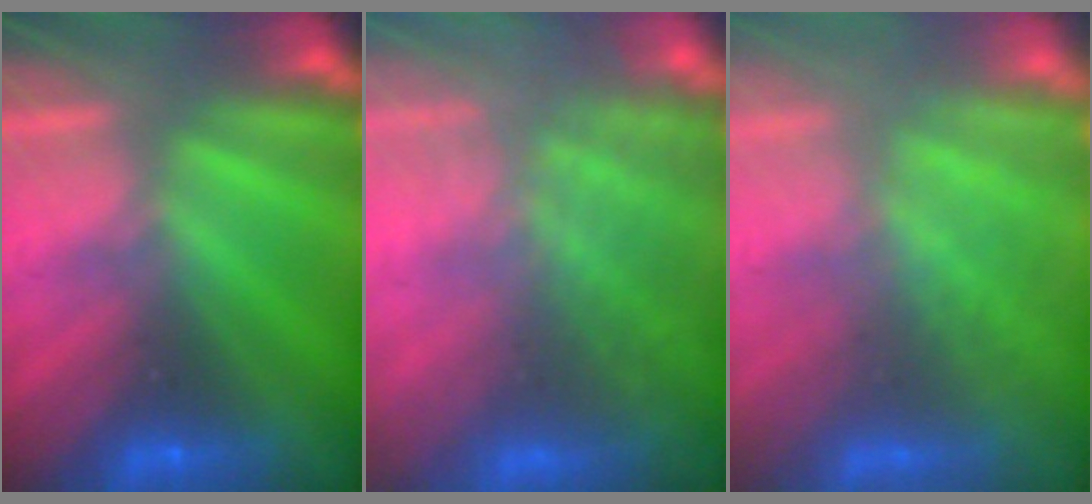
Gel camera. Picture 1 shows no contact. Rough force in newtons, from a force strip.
{"total": 11.2}
{"total": 2.9}